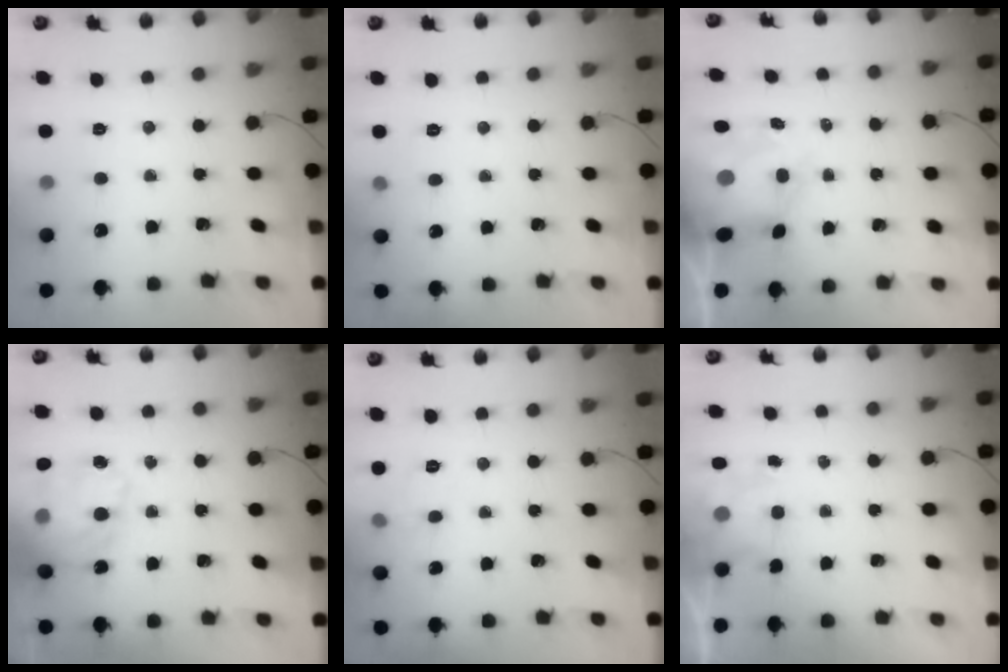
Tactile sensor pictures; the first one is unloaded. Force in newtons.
{"total": 5.2, "press": 5.0, "slide": 1.3}
{"total": 7.2, "press": 6.8, "slide": 2.4}
{"total": 19.9, "press": 19.4, "slide": 4.2}
{"total": 6.6, "press": 6.4, "slide": 1.7}
{"total": 1.5, "press": 1.3, "slide": 0.8}